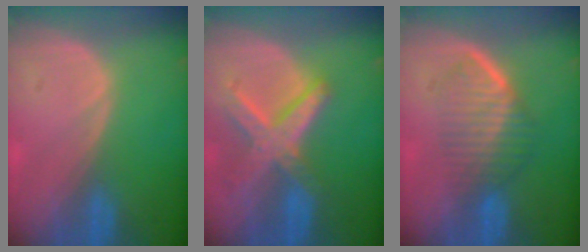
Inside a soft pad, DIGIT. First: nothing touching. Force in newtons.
{"total": 8.2, "press": 7.0, "slide": 4.2}
{"total": 6.9, "press": 6.0, "slide": 3.4}